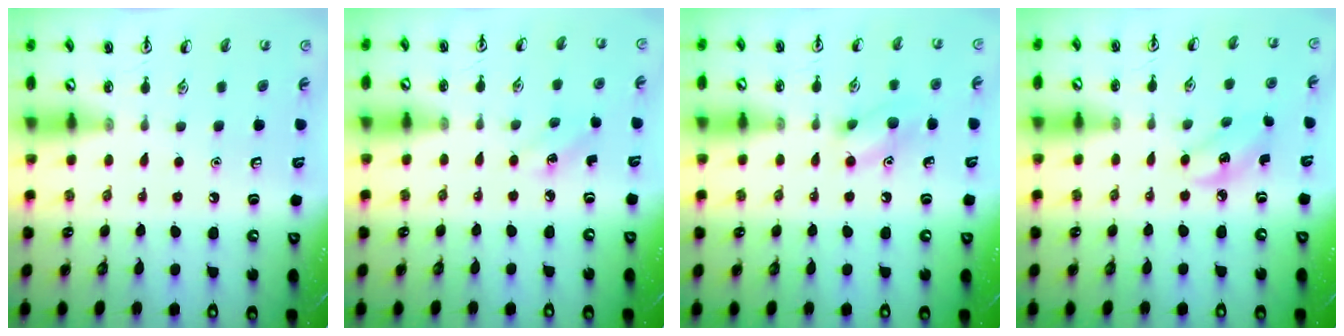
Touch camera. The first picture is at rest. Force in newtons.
{"total": 2.3, "press": 2.2, "slide": 0.8}
{"total": 8.5, "press": 8.4, "slide": 1.4}
{"total": 2.8, "press": 2.7, "slide": 0.8}